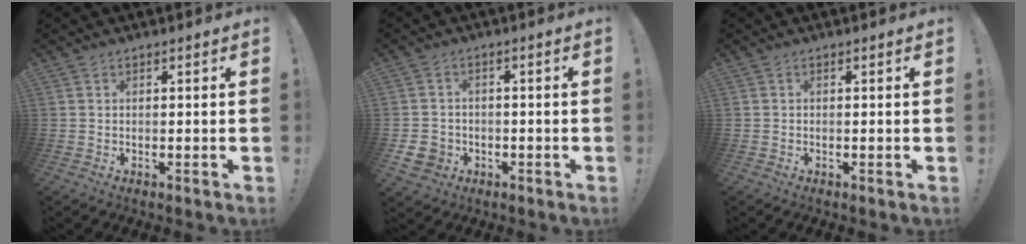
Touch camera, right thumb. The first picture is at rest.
{"total": 5.4, "force": [-2.1, 4.6, 1.8], "torque": [-0.037, 0.008, -0.039]}
{"total": 0.0}